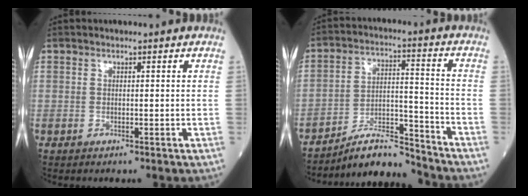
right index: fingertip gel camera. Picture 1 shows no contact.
{"total": 8.5, "force": [-8.2, 1.1, 1.7], "torque": [-0.027, 0.030, -0.143]}